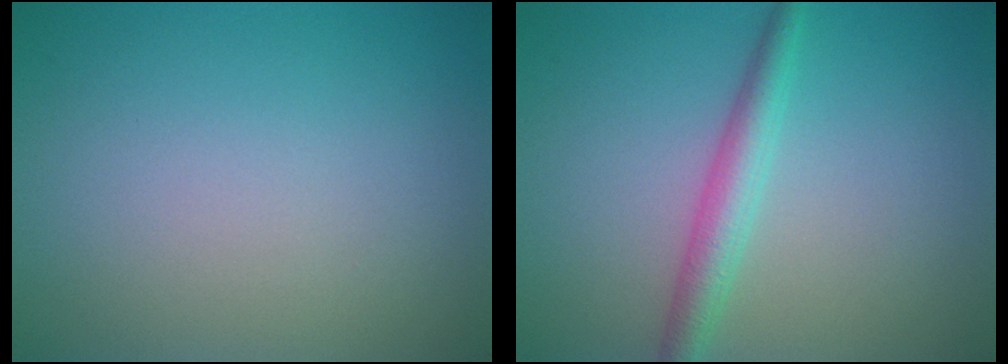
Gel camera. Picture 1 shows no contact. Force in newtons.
{"total": 2.9, "press": 2.9, "slide": 0.1}